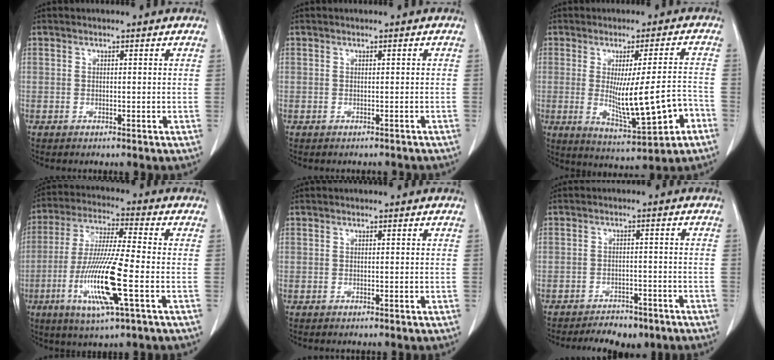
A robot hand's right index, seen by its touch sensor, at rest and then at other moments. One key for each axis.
{"total": 2.2, "fx": -1.9, "fy": 1.0, "fz": 0.5, "tx": -0.004, "ty": 0.000, "tz": -0.024}
{"total": 12.6, "fx": -2.9, "fy": 1.2, "fz": 12.2, "tx": -0.190, "ty": -0.013, "tz": -0.029}
{"total": 14.2, "fx": -4.2, "fy": 0.5, "fz": 13.5, "tx": -0.273, "ty": -0.017, "tz": -0.080}
{"total": 0.0}
{"total": 6.7, "fx": -5.5, "fy": 3.0, "fz": 2.4, "tx": -0.030, "ty": 0.005, "tz": -0.073}